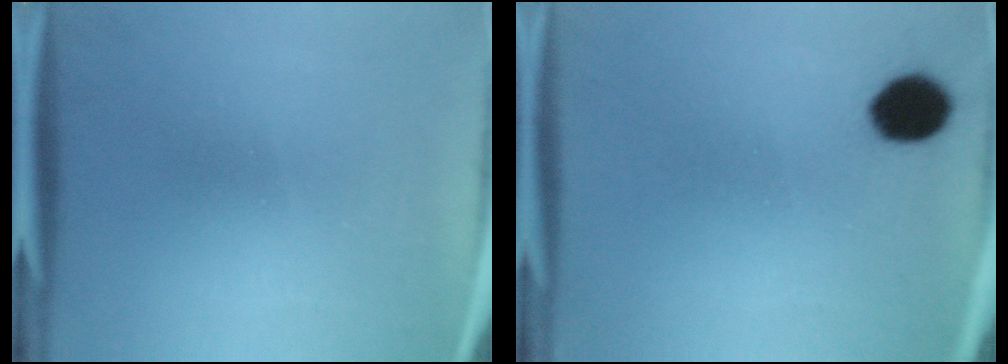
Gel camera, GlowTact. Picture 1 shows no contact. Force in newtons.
{"total": 7.2}